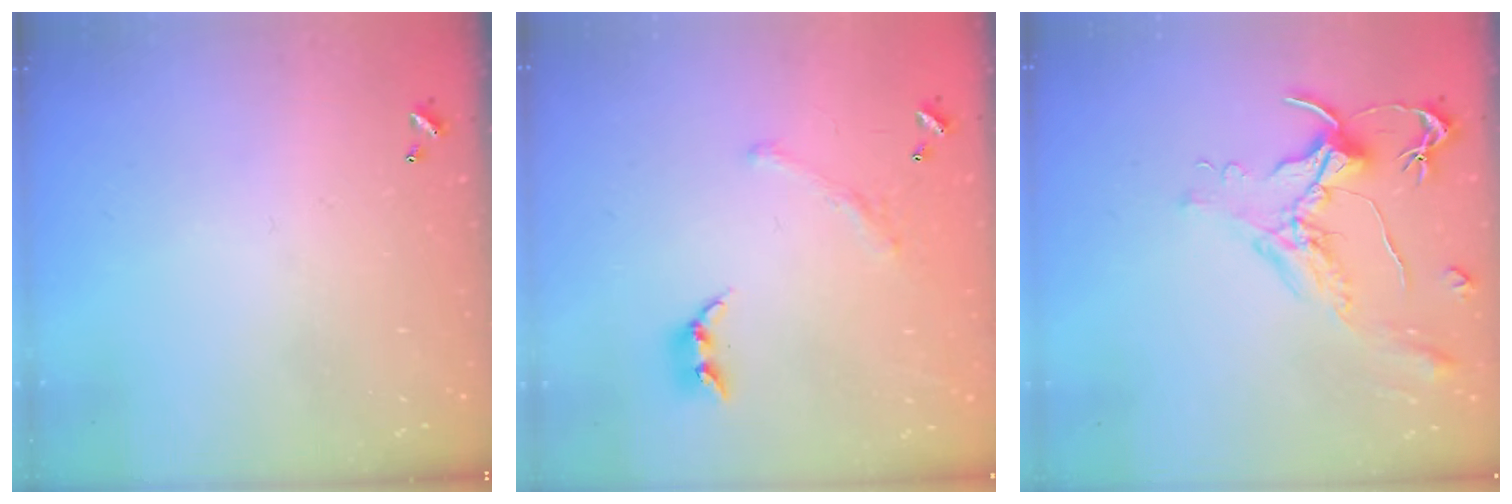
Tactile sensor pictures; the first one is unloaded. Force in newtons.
{"total": 1.6, "press": 1.1, "slide": 1.1}
{"total": 1.6, "press": 1.4, "slide": 0.7}